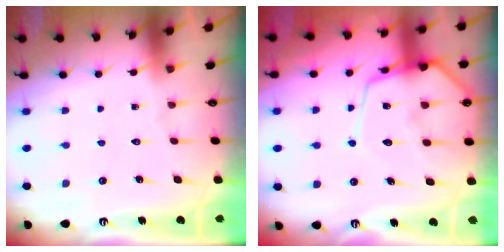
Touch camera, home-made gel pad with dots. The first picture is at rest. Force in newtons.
{"total": 12.5, "press": 12.4, "slide": 1.3}